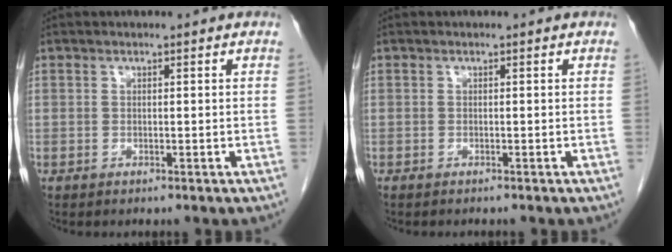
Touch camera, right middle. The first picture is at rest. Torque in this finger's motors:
{"motor_torque": [0.06, -0.04, 0.00, 0.01]}